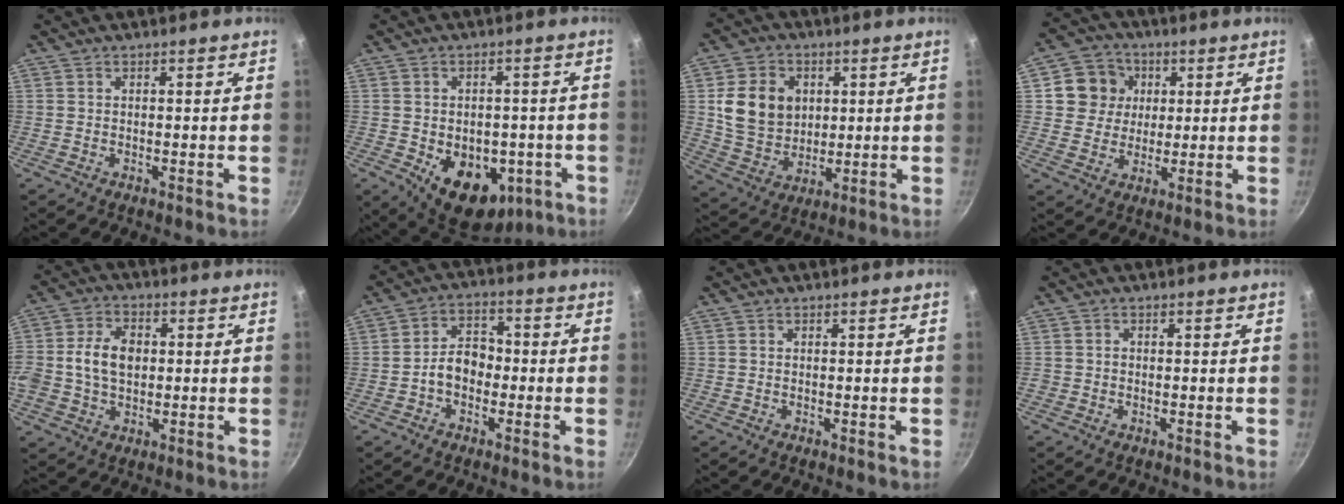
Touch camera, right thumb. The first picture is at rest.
{"total": 14.9, "force": [-4.4, 10.4, 9.8], "torque": [-0.106, 0.000, -0.041]}
{"total": 13.0, "force": [2.5, 10.4, 7.2], "torque": [-0.107, -0.009, 0.052]}
{"total": 8.9, "force": [2.2, 8.2, 2.8], "torque": [-0.017, 0.010, 0.031]}
{"total": 10.9, "force": [0.4, 7.9, 7.5], "torque": [-0.129, 0.018, -0.003]}
{"total": 6.8, "force": [-1.6, 5.0, 4.4], "torque": [-0.040, 0.030, -0.037]}
{"total": 0.0}
{"total": 0.8, "force": [-0.3, 0.7, 0.2], "torque": [-0.003, 0.002, -0.006]}